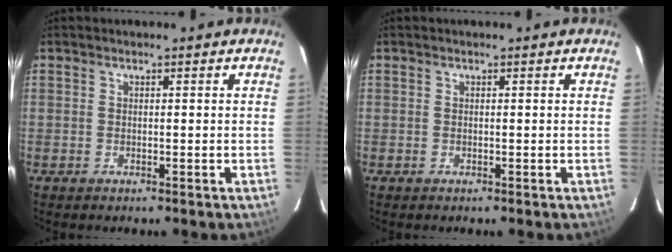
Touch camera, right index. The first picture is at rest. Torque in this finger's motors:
{"motor_torque": [0.00, 0.00, 0.00, 0.01]}